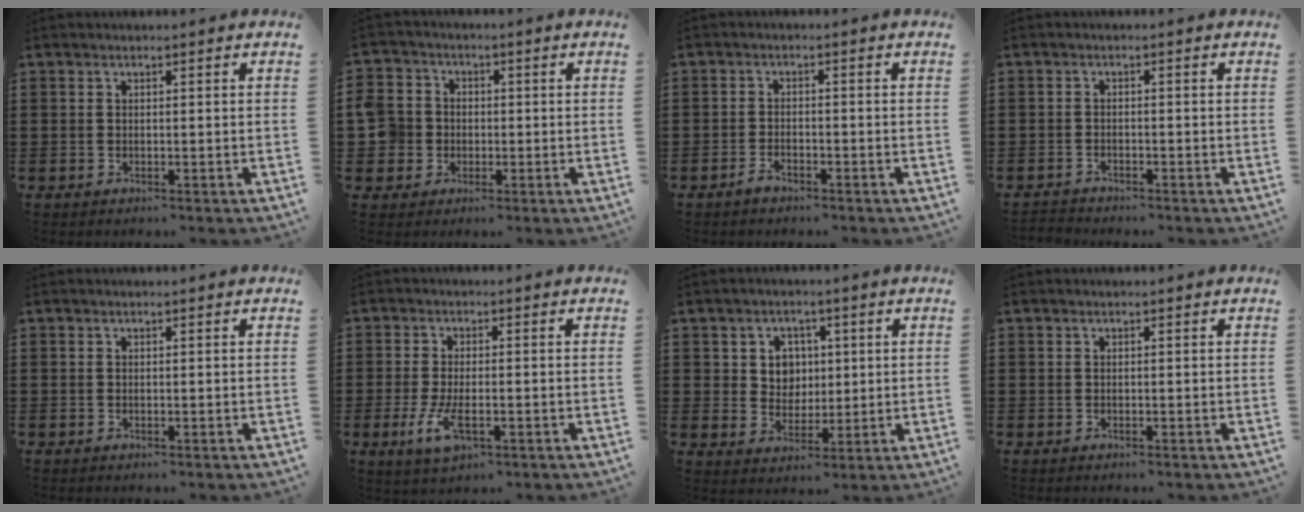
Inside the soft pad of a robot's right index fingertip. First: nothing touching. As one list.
[{"total": 5.8, "force": [-1.0, 5.5, 1.7], "torque": [-0.071, 0.008, -0.025]}, {"total": 1.7, "force": [-1.5, 0.5, 0.8], "torque": [-0.018, -0.002, -0.029]}, {"total": 1.4, "force": [-1.4, 0.2, -0.1], "torque": [-0.001, 0.002, -0.030]}, {"total": 0.0}, {"total": 5.0, "force": [-1.4, 2.0, 4.3], "torque": [-0.102, -0.010, -0.030]}, {"total": 4.9, "force": [1.2, 4.4, 1.8], "torque": [-0.046, 0.013, 0.018]}, {"total": 0.0}]